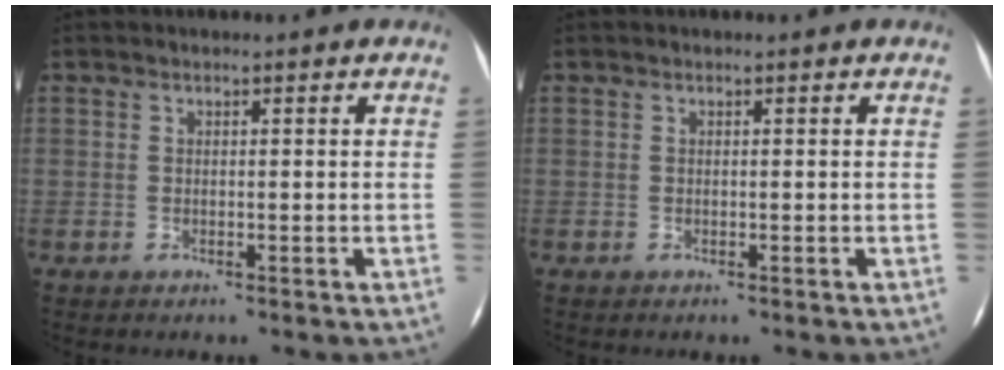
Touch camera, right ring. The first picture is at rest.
{"total": 0.0}